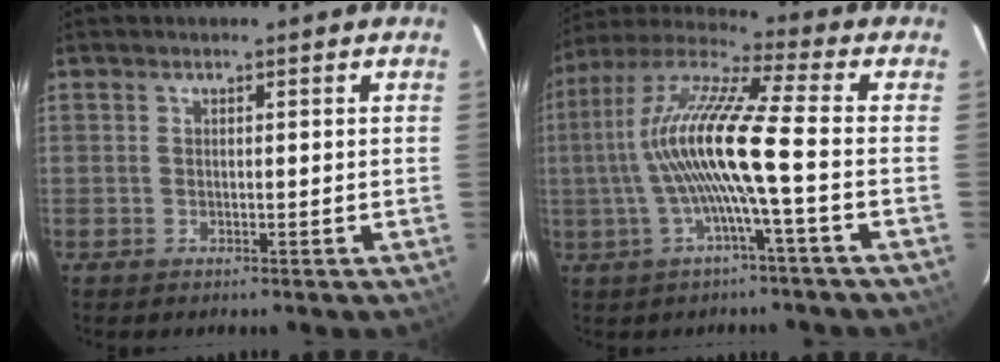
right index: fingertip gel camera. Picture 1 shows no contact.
{"total": 14.4, "force": [-2.1, -0.1, 14.2], "torque": [-0.266, 0.005, -0.040]}